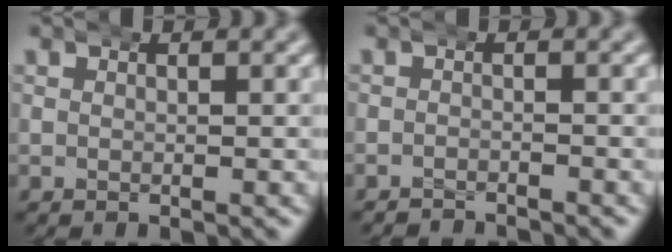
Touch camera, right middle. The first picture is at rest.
{"total": 2.4, "force": [-2.4, 0.2, 0.0], "torque": [-0.004, -0.010, -0.037]}